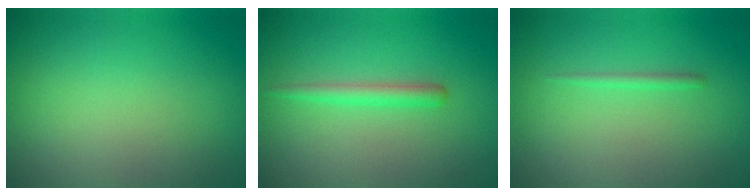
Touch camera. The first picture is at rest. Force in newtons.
{"total": 1.7, "press": 1.7, "slide": 0.2}
{"total": 0.8, "press": 0.8, "slide": 0.1}